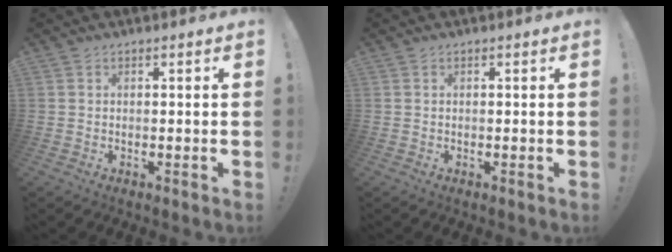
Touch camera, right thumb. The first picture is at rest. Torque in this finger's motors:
{"motor_torque": [-0.18, 0.06, -0.01, 0.10, -0.08]}